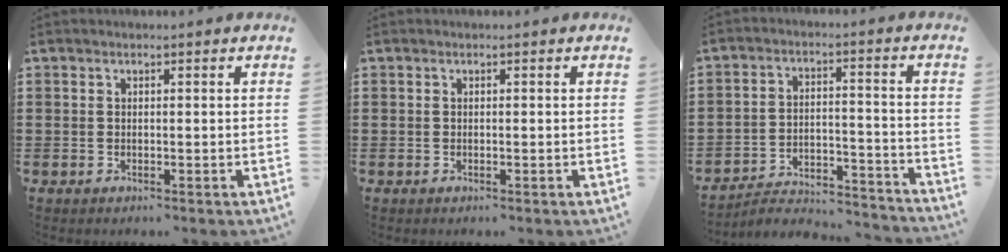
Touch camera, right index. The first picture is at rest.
{"total": 0.0}
{"total": 4.0, "force": [-3.8, 0.7, 0.9], "torque": [-0.023, -0.001, -0.082]}